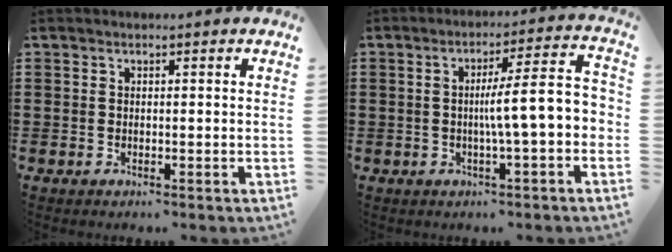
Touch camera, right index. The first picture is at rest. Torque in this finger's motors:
{"motor_torque": [2.14, 0.00, 0.83, 0.18]}